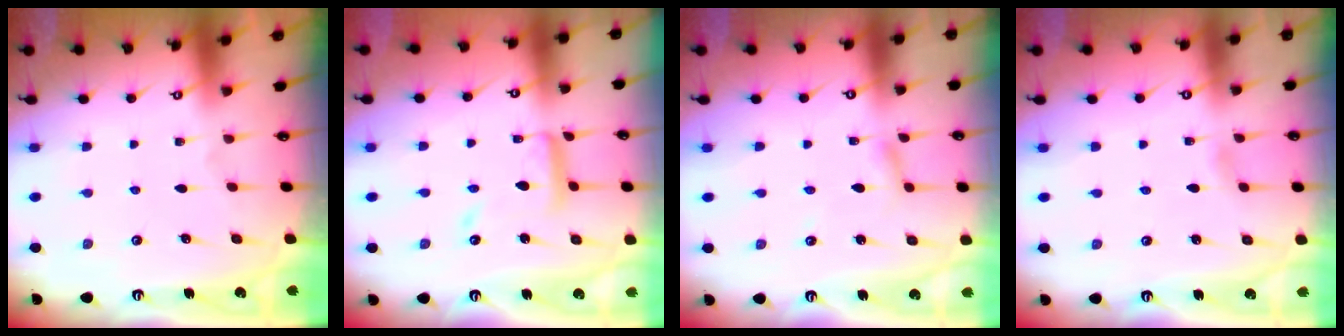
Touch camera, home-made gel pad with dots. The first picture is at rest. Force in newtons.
{"total": 12.3, "press": 12.2, "slide": 1.1}
{"total": 2.4, "press": 2.4, "slide": 0.2}
{"total": 0.6, "press": 0.6, "slide": 0.1}